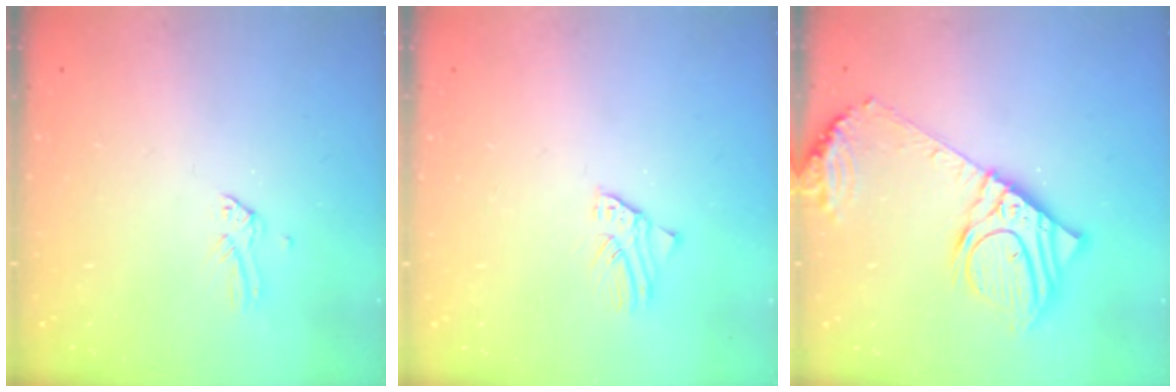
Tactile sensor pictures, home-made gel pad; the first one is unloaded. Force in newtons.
{"total": 1.6, "press": 1.6, "slide": 0.2}
{"total": 17.3, "press": 17.0, "slide": 3.6}